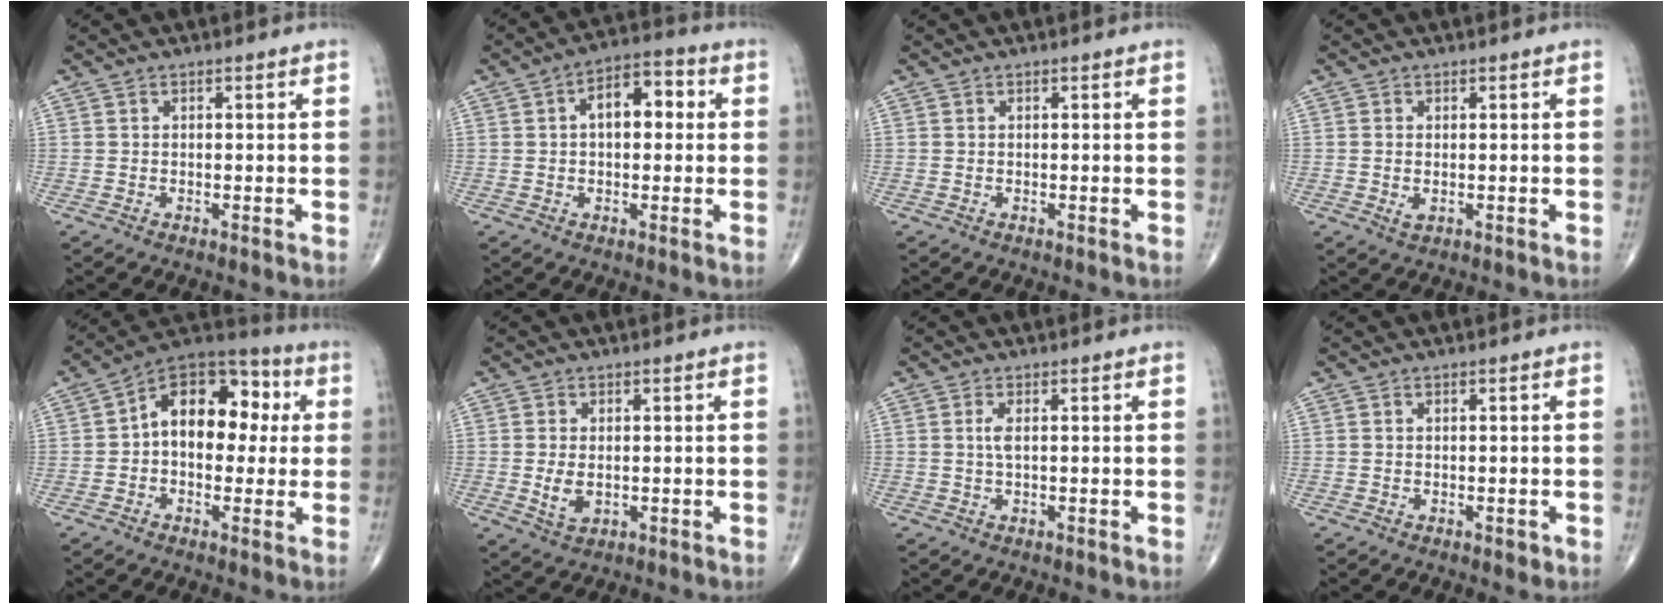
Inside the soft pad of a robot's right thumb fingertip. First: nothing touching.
{"total": 8.7, "force": [1.4, 4.9, 7.0], "torque": [-0.086, 0.026, 0.014]}
{"total": 0.0}
{"total": 1.7, "force": [-0.2, 1.0, 1.4], "torque": [-0.030, -0.002, -0.001]}
{"total": 15.5, "force": [1.9, 10.1, 11.6], "torque": [-0.127, 0.039, 0.015]}
{"total": 4.0, "force": [-0.3, 2.5, 3.2], "torque": [-0.061, -0.008, 0.001]}
{"total": 1.8, "force": [0.3, 0.4, 1.7], "torque": [-0.044, 0.004, 0.010]}
{"total": 0.8, "force": [-0.2, 0.4, 0.6], "torque": [-0.006, -0.001, -0.003]}